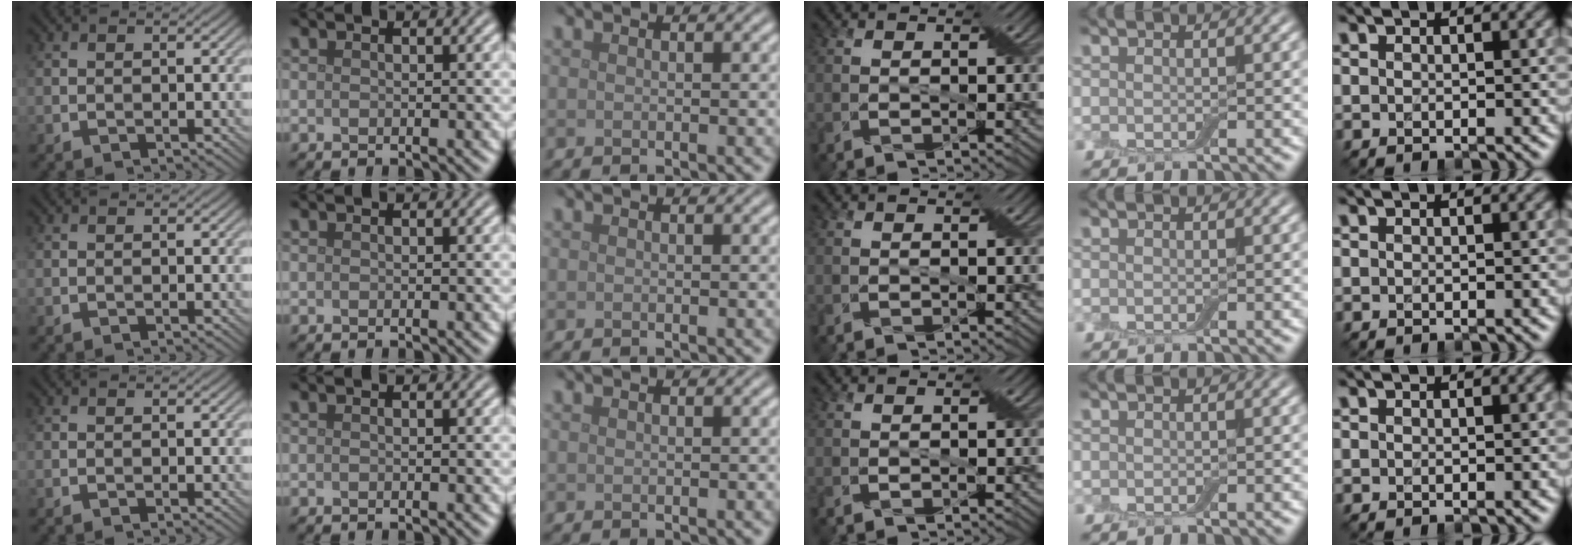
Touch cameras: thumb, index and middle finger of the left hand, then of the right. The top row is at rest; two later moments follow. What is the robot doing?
{"motion": "extract", "object": "backpack"}